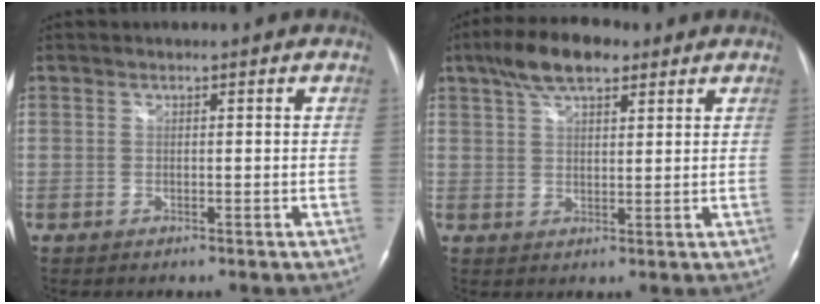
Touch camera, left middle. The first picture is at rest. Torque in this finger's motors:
{"motor_torque": [0.60, -0.40, 0.00, 0.03]}